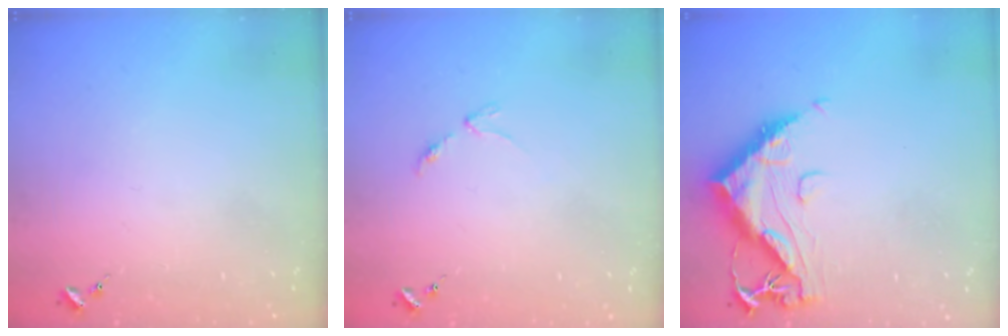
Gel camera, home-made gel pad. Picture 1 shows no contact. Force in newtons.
{"total": 2.8, "press": 2.8, "slide": 0.5}
{"total": 13.4, "press": 13.4, "slide": 1.2}